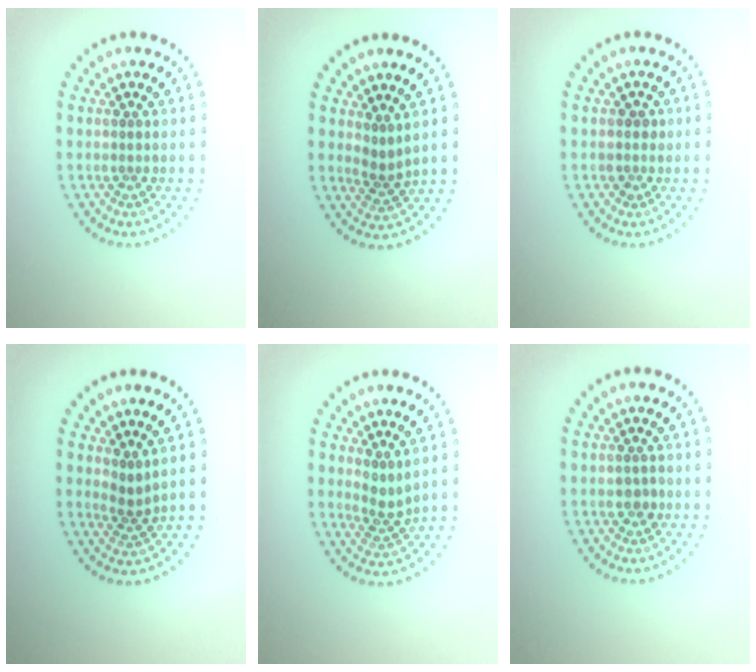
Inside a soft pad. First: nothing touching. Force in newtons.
{"total": 1.8, "press": 1.2, "slide": 1.4}
{"total": 1.1, "press": 0.9, "slide": 0.6}
{"total": 1.9, "press": 1.2, "slide": 1.5}
{"total": 2.1, "press": 1.5, "slide": 1.4}
{"total": 1.5, "press": 1.5, "slide": 0.3}